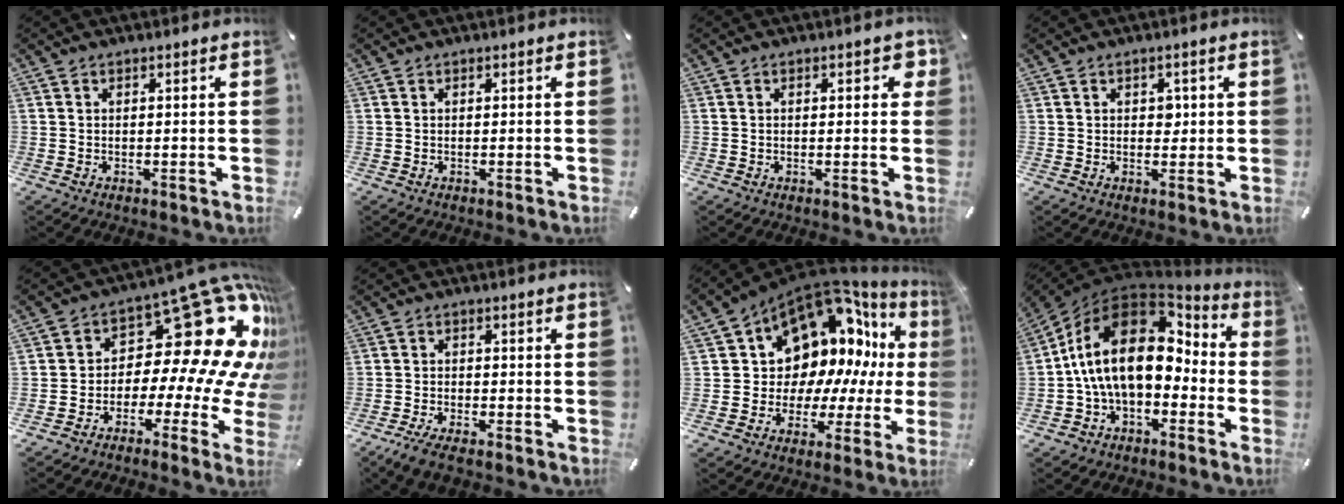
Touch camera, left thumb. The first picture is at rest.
{"total": 0.0}
{"total": 3.5, "force": [0.5, 1.8, 3.0], "torque": [-0.037, 0.001, 0.002]}
{"total": 2.5, "force": [0.3, 2.0, 1.5], "torque": [-0.008, -0.003, -0.003]}
{"total": 25.4, "force": [8.9, 12.4, 20.3], "torque": [-0.282, -0.087, 0.162]}
{"total": 4.4, "force": [-3.5, 1.0, 2.5], "torque": [-0.057, 0.008, -0.066]}
{"total": 14.4, "force": [8.4, 10.3, 5.6], "torque": [-0.080, -0.102, 0.164]}
{"total": 19.8, "force": [1.7, 12.9, 15.0], "torque": [-0.302, -0.002, 0.028]}